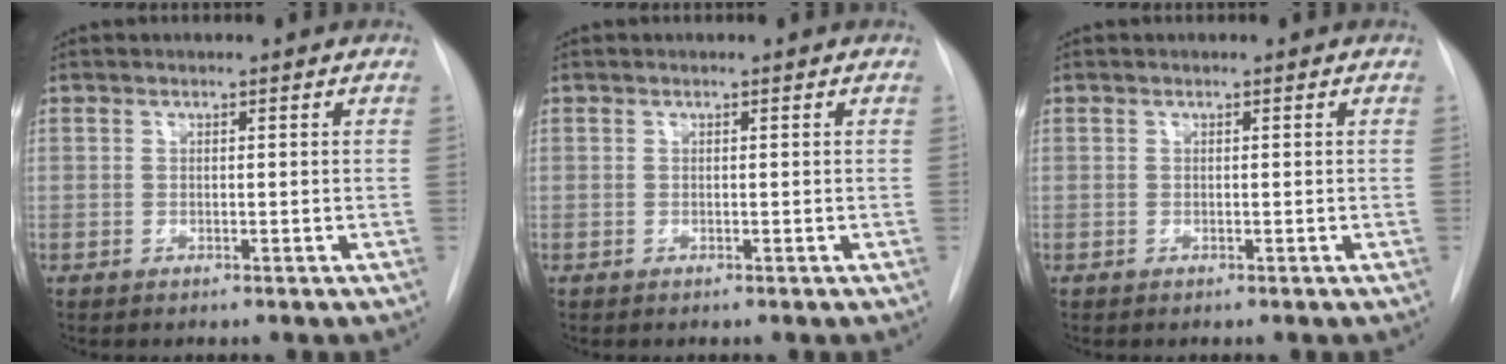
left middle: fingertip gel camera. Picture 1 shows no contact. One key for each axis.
{"total": 0.0}
{"total": 0.0}